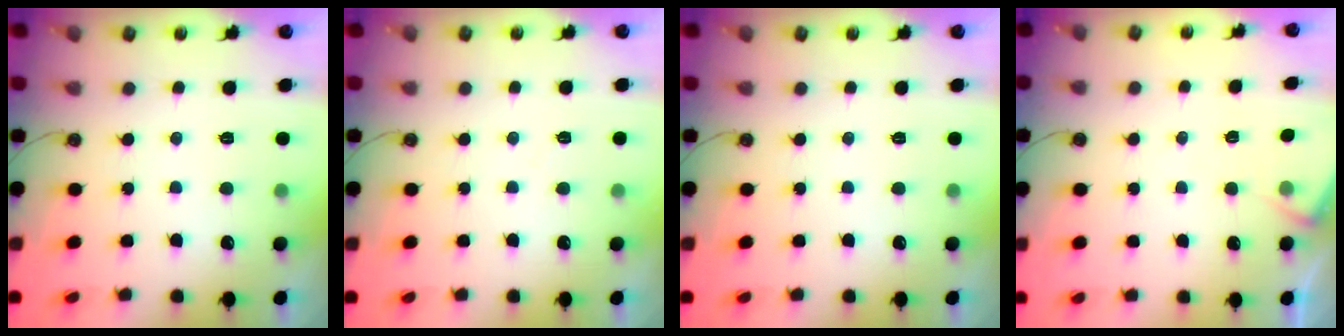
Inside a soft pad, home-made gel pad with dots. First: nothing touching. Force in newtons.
{"total": 2.6, "press": 2.6, "slide": 0.4}
{"total": 0.0}
{"total": 4.6, "press": 4.5, "slide": 0.6}